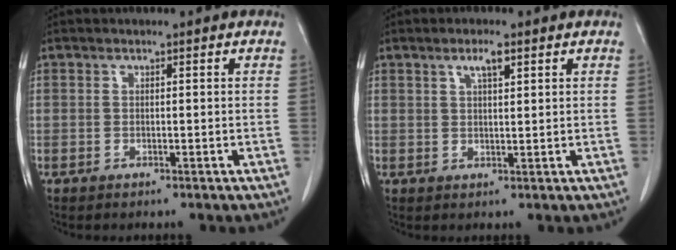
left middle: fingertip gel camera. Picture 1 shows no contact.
{"total": 2.8, "force": [1.6, 0.4, 2.2], "torque": [-0.042, 0.001, 0.030]}